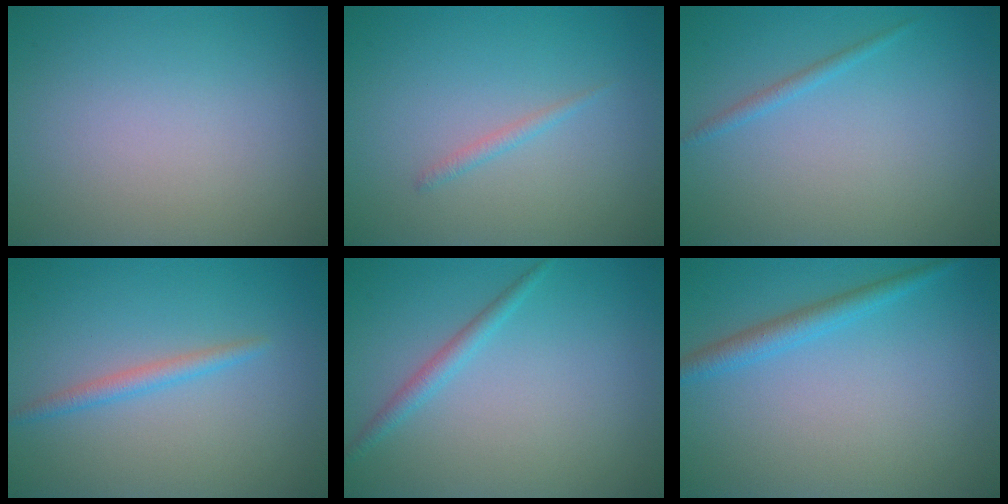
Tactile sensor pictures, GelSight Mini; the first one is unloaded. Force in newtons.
{"total": 0.8, "press": 0.8, "slide": 0.0}
{"total": 0.9, "press": 0.9, "slide": 0.1}
{"total": 1.6, "press": 1.6, "slide": 0.0}
{"total": 1.6, "press": 1.6, "slide": 0.1}
{"total": 2.2, "press": 2.2, "slide": 0.1}